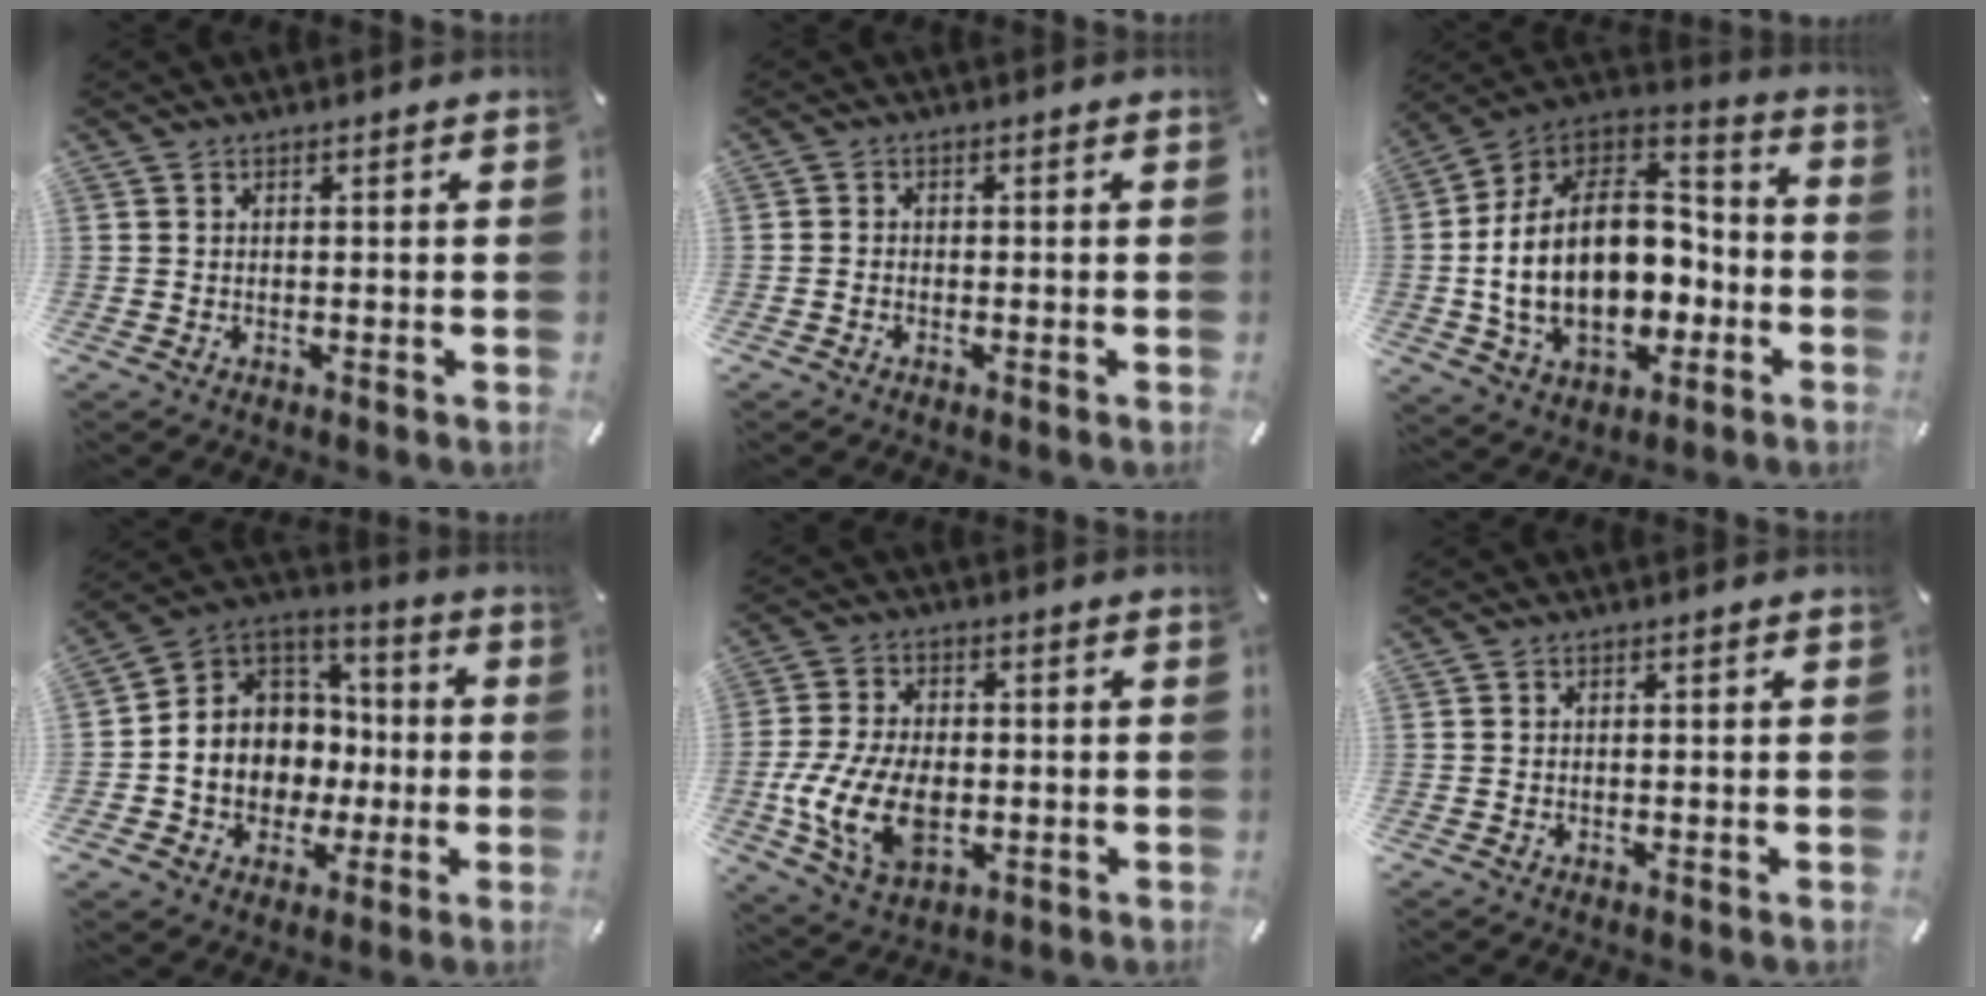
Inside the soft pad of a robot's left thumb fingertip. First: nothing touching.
{"total": 1.1, "force": [-0.8, 0.6, 0.4], "torque": [-0.007, 0.002, -0.016]}
{"total": 25.4, "force": [-3.1, 17.2, 18.4], "torque": [-0.335, 0.001, -0.041]}
{"total": 10.7, "force": [-1.7, 10.3, 2.2], "torque": [-0.058, -0.007, -0.021]}
{"total": 14.1, "force": [-3.1, 9.0, 10.4], "torque": [-0.232, 0.002, -0.053]}
{"total": 0.0}